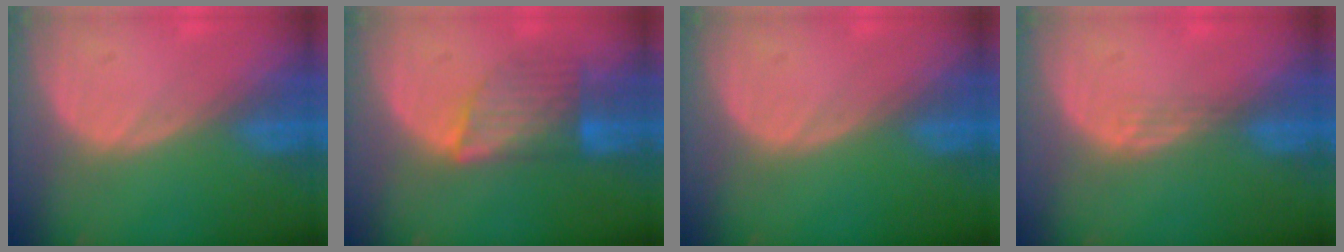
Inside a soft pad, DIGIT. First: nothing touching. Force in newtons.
{"total": 7.0, "press": 6.4, "slide": 2.8}
{"total": 0.0}
{"total": 1.8, "press": 1.3, "slide": 1.2}